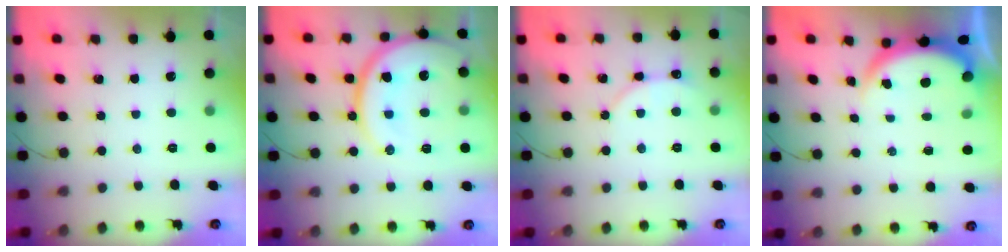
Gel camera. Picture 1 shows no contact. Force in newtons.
{"total": 17.6, "press": 17.6, "slide": 1.8}
{"total": 4.0, "press": 3.9, "slide": 0.4}
{"total": 3.8, "press": 3.8, "slide": 0.2}